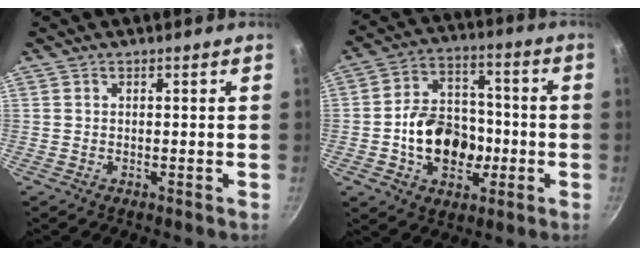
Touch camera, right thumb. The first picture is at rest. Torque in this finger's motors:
{"motor_torque": [0.15, 1.00, 0.83, -0.28, 0.10]}